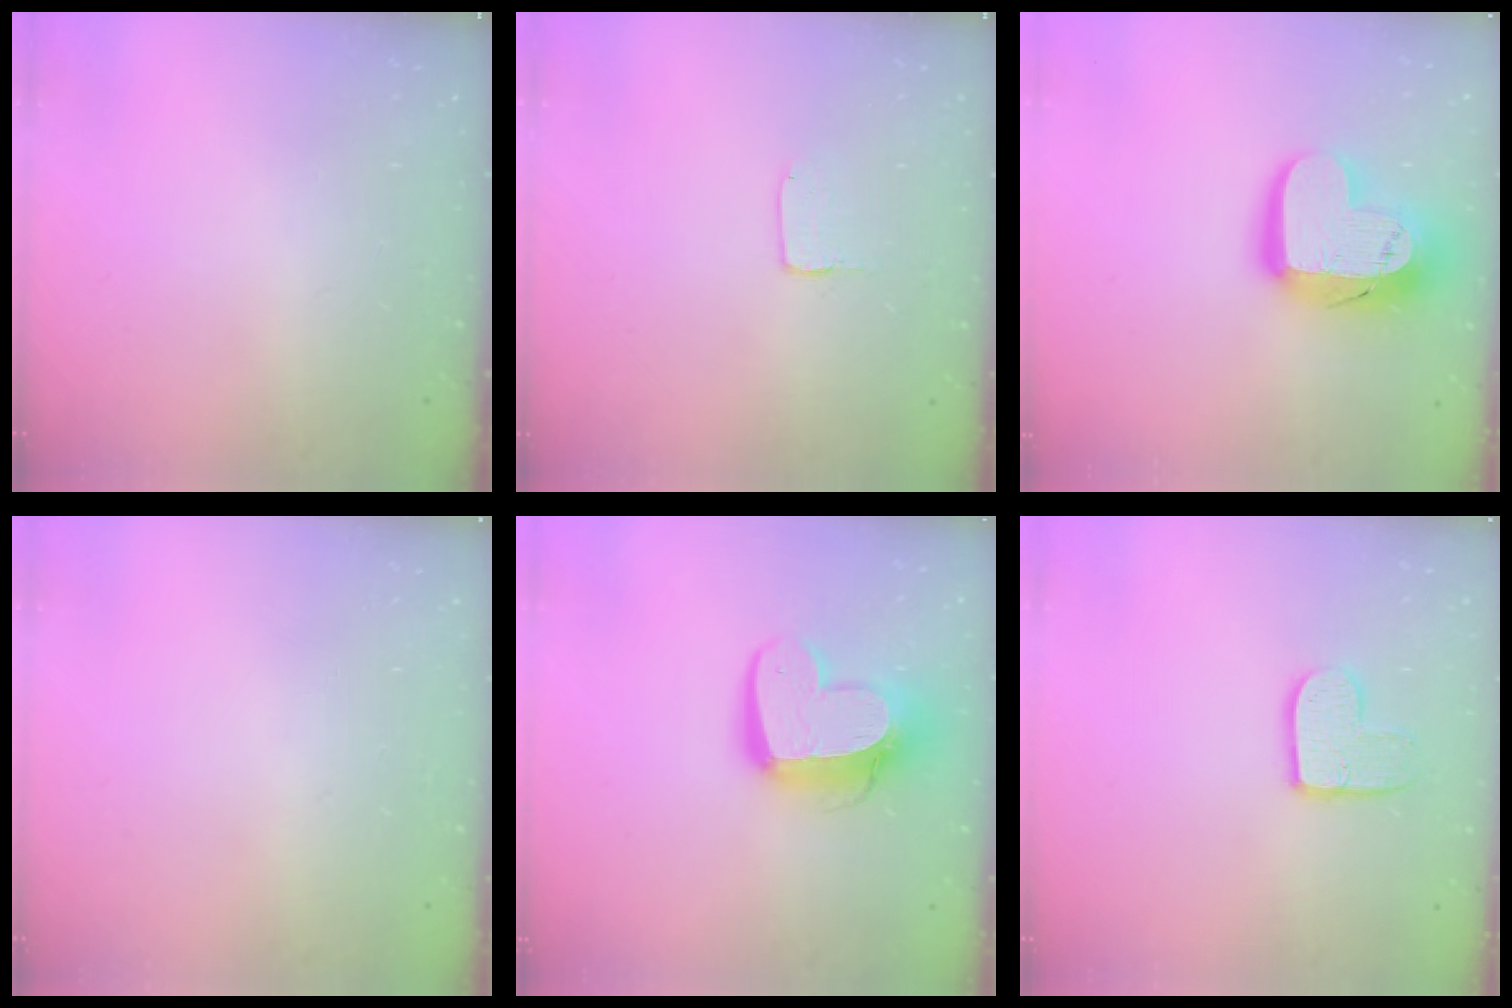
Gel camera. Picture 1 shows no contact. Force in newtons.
{"total": 1.7, "press": 1.6, "slide": 0.1}
{"total": 17.0, "press": 17.0, "slide": 1.3}
{"total": 0.0}
{"total": 14.6, "press": 14.6, "slide": 1.4}
{"total": 9.5, "press": 9.5, "slide": 0.3}